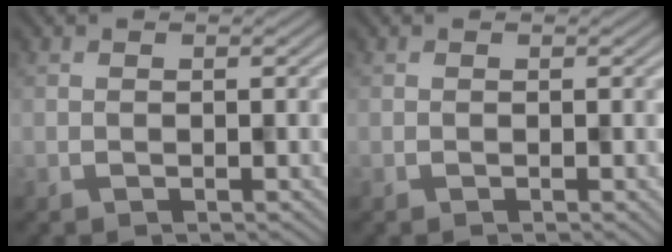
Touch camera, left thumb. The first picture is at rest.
{"total": 0.7, "force": [-0.2, 0.1, 0.6], "torque": [-0.006, 0.001, -0.003]}